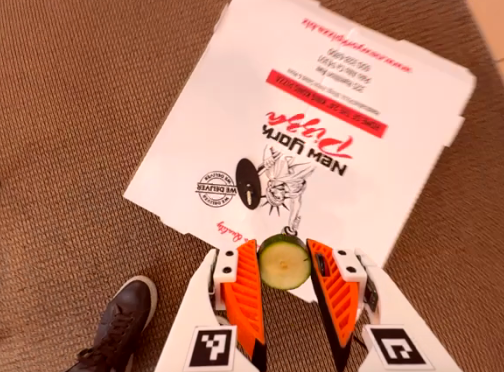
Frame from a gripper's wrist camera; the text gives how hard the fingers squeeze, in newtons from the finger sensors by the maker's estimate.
{"total": 8.2, "left": 8.2, "right": 8.3}